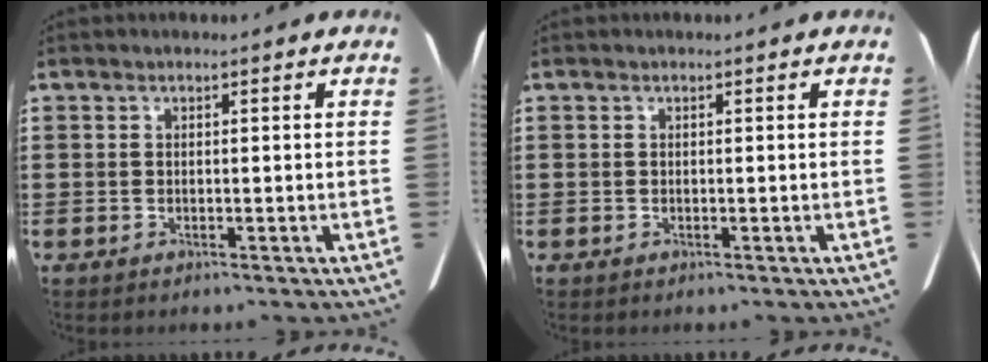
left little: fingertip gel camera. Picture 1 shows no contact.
{"total": 0.0}